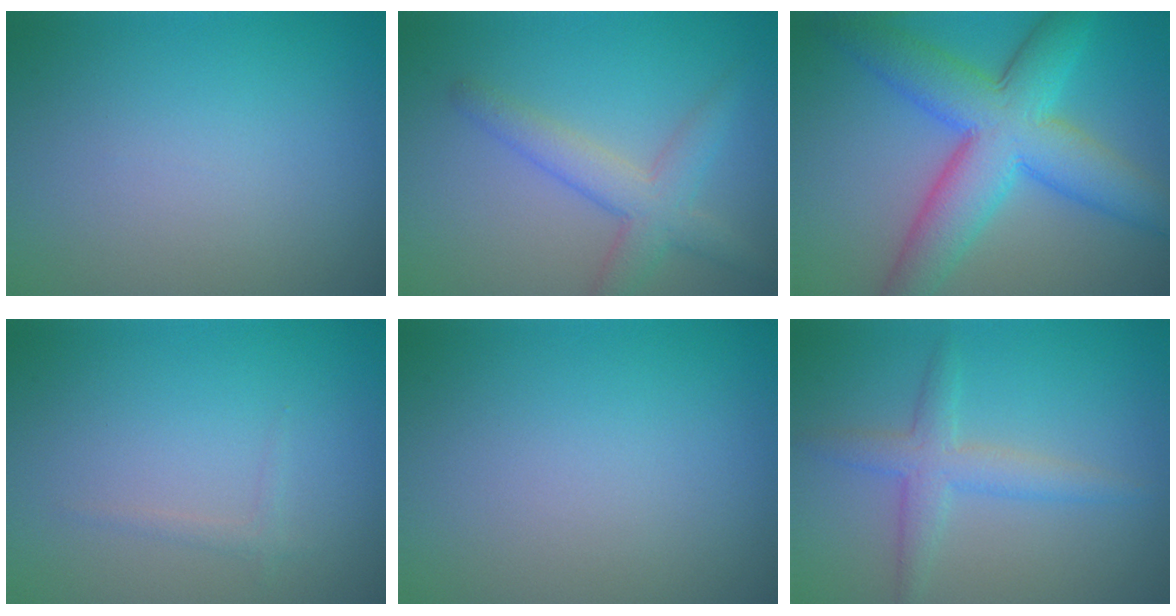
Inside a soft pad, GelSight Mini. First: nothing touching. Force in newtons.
{"total": 3.9, "press": 3.9, "slide": 0.2}
{"total": 9.8, "press": 9.8, "slide": 0.2}
{"total": 0.8, "press": 0.8, "slide": 0.1}
{"total": 0.0}
{"total": 3.0, "press": 3.0, "slide": 0.1}